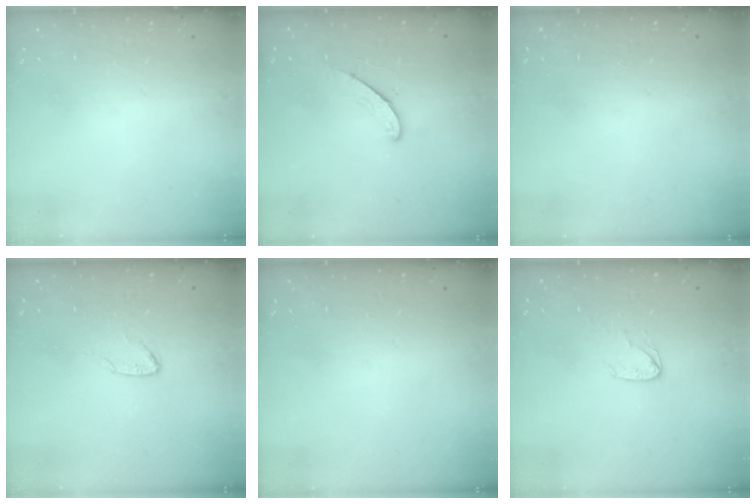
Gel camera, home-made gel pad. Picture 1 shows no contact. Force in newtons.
{"total": 6.1, "press": 6.1, "slide": 0.4}
{"total": 0.0}
{"total": 4.4, "press": 4.4, "slide": 0.3}
{"total": 0.0}
{"total": 4.4, "press": 4.4, "slide": 0.3}